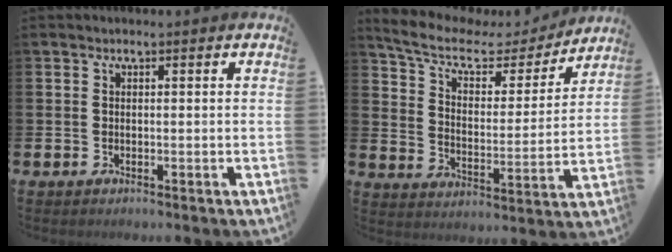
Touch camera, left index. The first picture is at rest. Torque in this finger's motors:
{"motor_torque": [0.62, -0.47, 0.24, 0.05]}